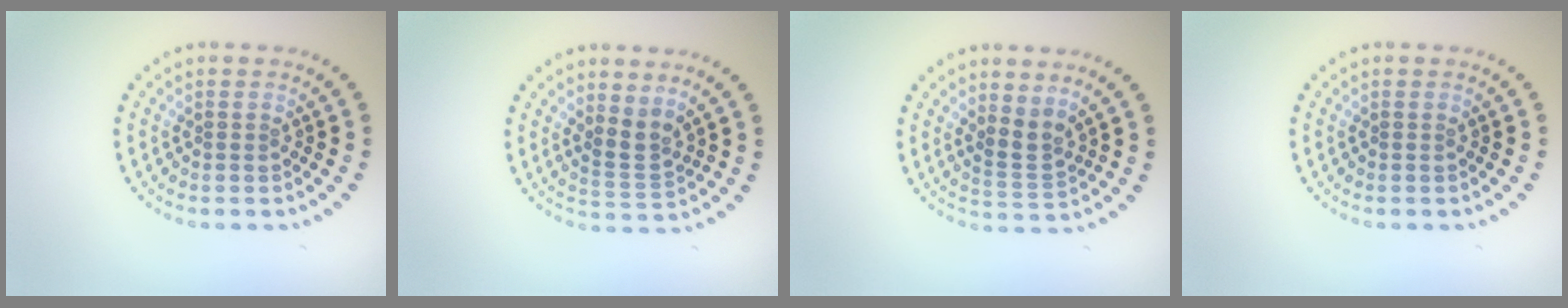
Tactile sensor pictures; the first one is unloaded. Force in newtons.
{"total": 2.3, "press": 1.5, "slide": 1.7}
{"total": 2.3, "press": 1.5, "slide": 1.7}
{"total": 0.0}